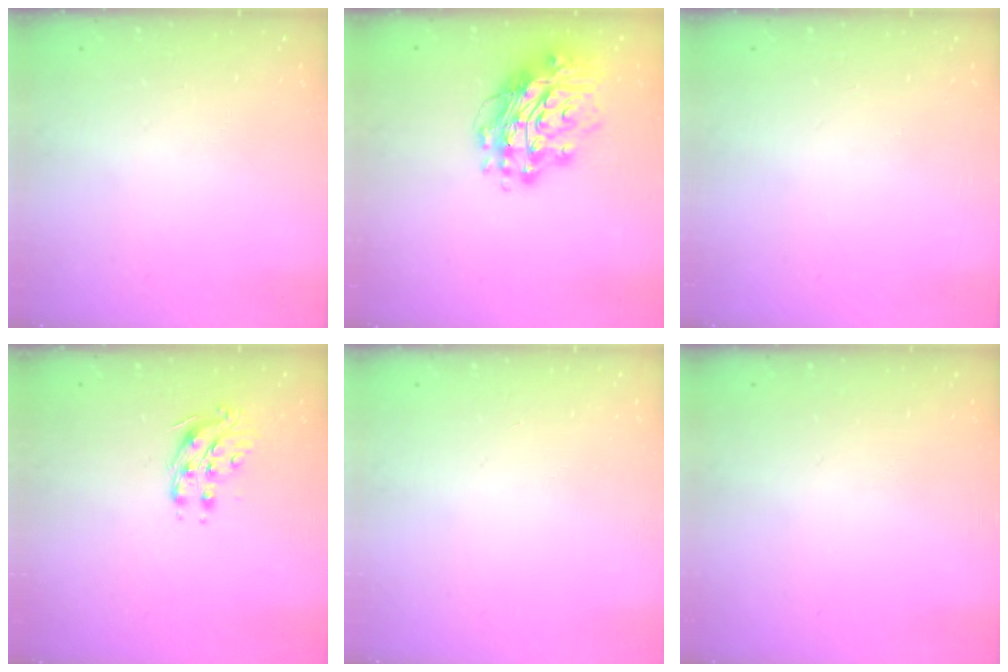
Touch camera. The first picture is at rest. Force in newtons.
{"total": 15.8, "press": 15.7, "slide": 1.7}
{"total": 0.0}
{"total": 9.3, "press": 9.3, "slide": 0.2}
{"total": 0.0}
{"total": 0.0}